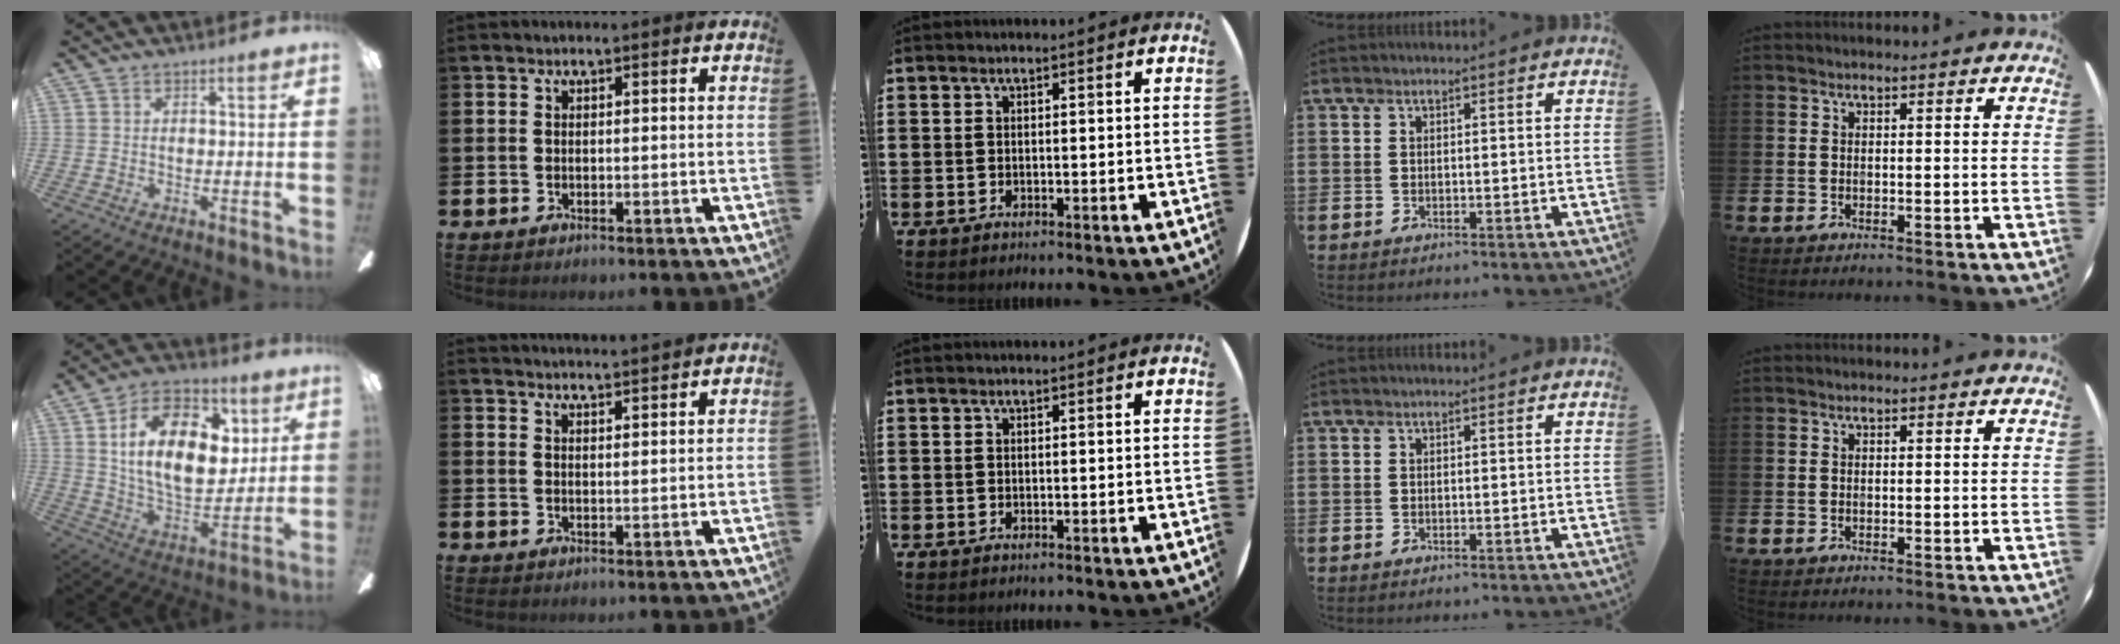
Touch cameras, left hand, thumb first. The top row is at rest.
{"thumb": {"total": 21.3, "force": [7.1, 12.9, 15.5], "torque": [-0.265, -0.009, 0.121]}, "index": {"total": 3.3, "force": [3.2, -0.5, -0.2], "torque": [0.003, -0.022, 0.057]}}